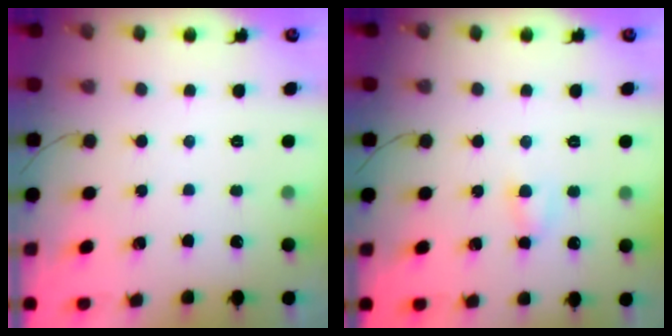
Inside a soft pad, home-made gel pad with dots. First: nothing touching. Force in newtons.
{"total": 3.8, "press": 3.6, "slide": 0.9}